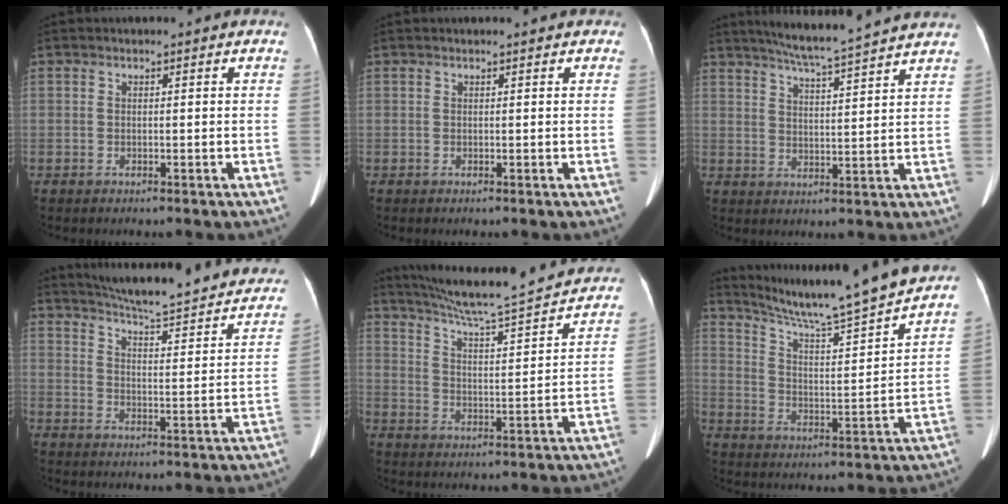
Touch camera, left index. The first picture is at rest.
{"total": 1.6, "force": [1.3, 0.4, 0.7], "torque": [-0.010, 0.019, 0.013]}
{"total": 13.3, "force": [11.8, -0.8, 6.0], "torque": [-0.106, 0.012, 0.163]}
{"total": 25.9, "force": [23.2, 3.3, 11.1], "torque": [-0.162, -0.050, 0.288]}
{"total": 21.4, "force": [19.5, 0.3, 8.8], "torque": [-0.148, -0.019, 0.271]}
{"total": 18.6, "force": [16.6, -1.3, 8.4], "torque": [-0.146, -0.021, 0.248]}